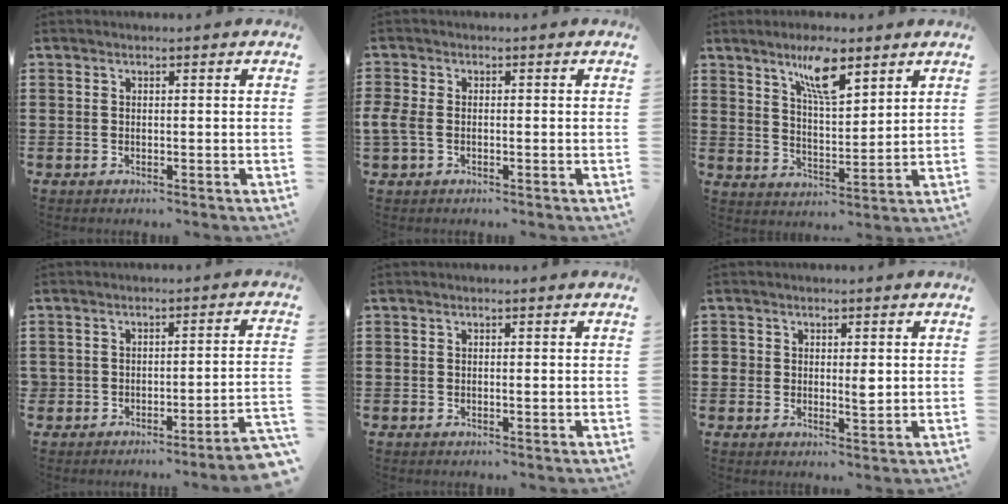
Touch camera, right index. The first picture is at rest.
{"total": 2.3, "force": [-0.9, 1.2, 1.7], "torque": [-0.048, -0.006, -0.021]}
{"total": 7.6, "force": [4.9, 1.9, 5.4], "torque": [-0.103, -0.008, 0.082]}
{"total": 3.2, "force": [-3.1, 0.0, 1.0], "torque": [-0.022, -0.004, -0.066]}
{"total": 0.5, "force": [-0.1, 0.1, 0.5], "torque": [-0.010, -0.004, -0.001]}
{"total": 2.7, "force": [0.2, 1.8, 2.0], "torque": [-0.035, 0.005, 0.002]}